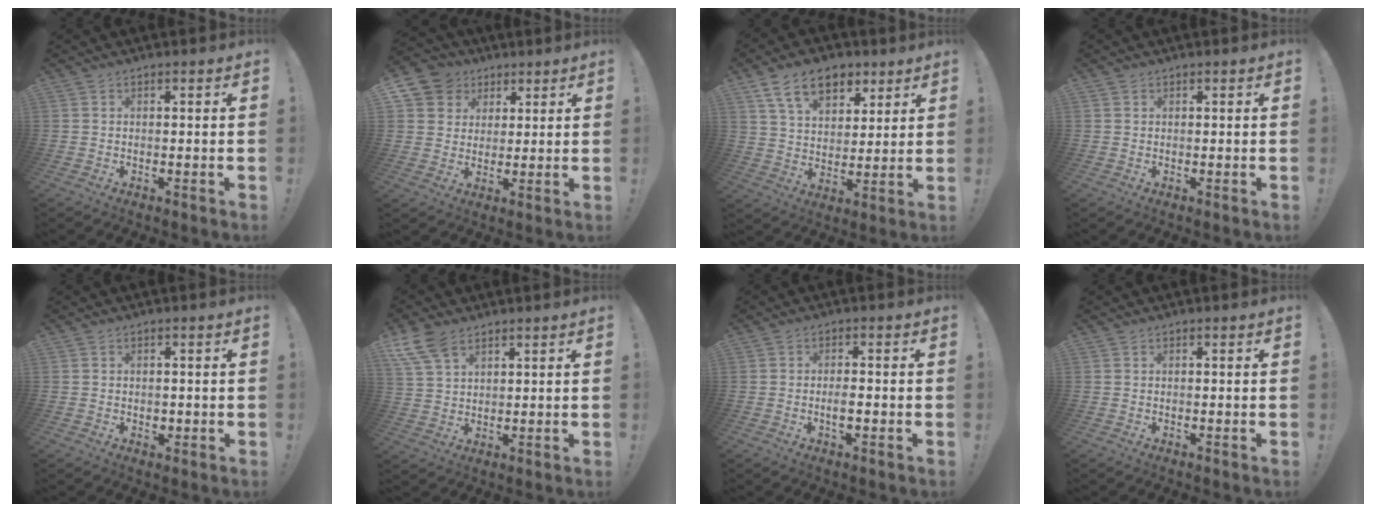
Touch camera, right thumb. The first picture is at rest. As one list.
[{"total": 8.6, "force": [3.4, 7.6, 2.0], "torque": [-0.022, -0.022, 0.070]}, {"total": 14.9, "force": [8.2, 9.3, 8.2], "torque": [-0.130, -0.031, 0.151]}, {"total": 0.0}, {"total": 1.2, "force": [0.0, 1.1, 0.5], "torque": [0.001, 0.000, -0.003]}, {"total": 8.6, "force": [5.5, 4.4, 4.8], "torque": [-0.090, -0.017, 0.109]}, {"total": 3.0, "force": [-1.0, 0.8, 2.7], "torque": [-0.039, 0.001, -0.019]}, {"total": 0.0}]